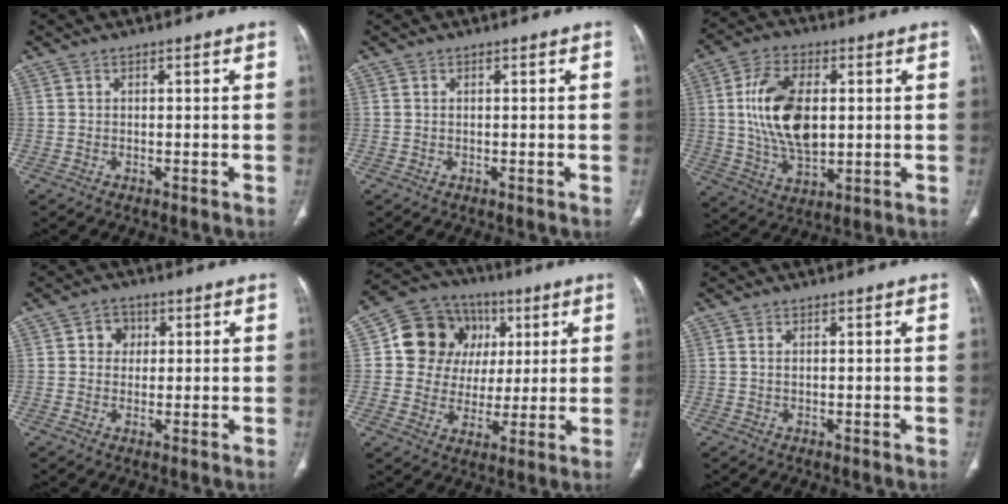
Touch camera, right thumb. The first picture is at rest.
{"total": 0.0}
{"total": 15.6, "force": [1.9, 8.9, 12.7], "torque": [-0.226, -0.004, 0.039]}
{"total": 3.7, "force": [0.9, 3.3, 1.5], "torque": [0.000, 0.003, 0.010]}
{"total": 15.4, "force": [3.8, 13.6, 6.1], "torque": [-0.061, 0.015, 0.069]}
{"total": 0.8, "force": [0.3, 0.4, 0.6], "torque": [-0.014, 0.003, 0.007]}